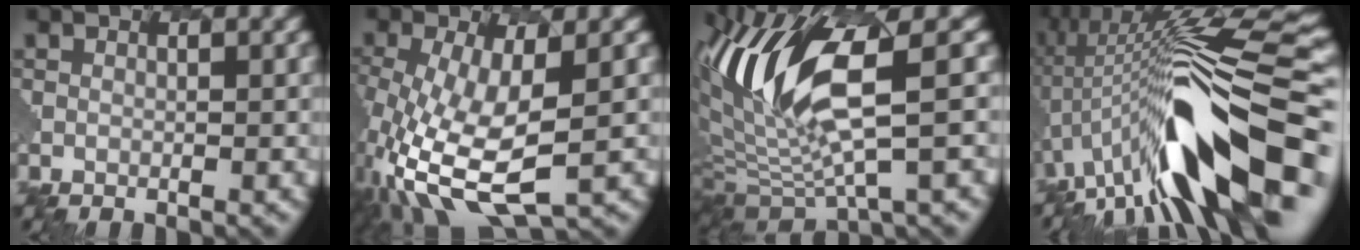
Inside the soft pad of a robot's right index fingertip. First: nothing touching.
{"total": 9.0, "force": [-3.9, 3.6, 7.2], "torque": [-0.183, -0.019, -0.082]}
{"total": 8.7, "force": [4.0, 3.1, 7.1], "torque": [-0.182, 0.021, 0.048]}
{"total": 10.9, "force": [-2.7, 1.6, 10.4], "torque": [-0.210, 0.055, -0.090]}